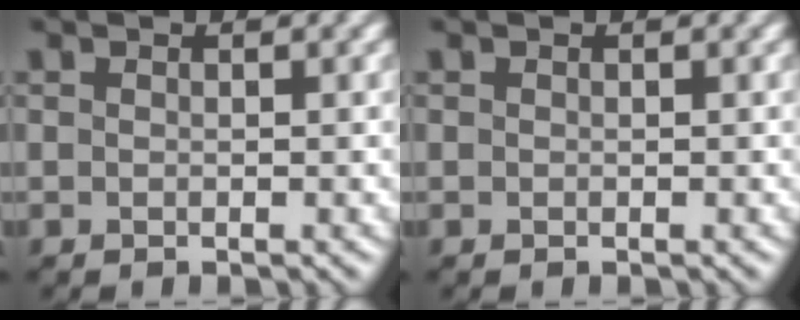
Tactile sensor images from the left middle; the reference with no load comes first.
{"total": 0.0}